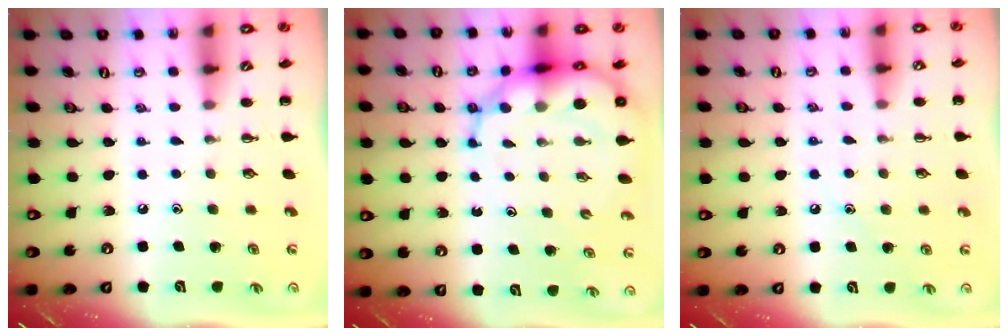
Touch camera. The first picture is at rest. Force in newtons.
{"total": 11.6, "press": 11.2, "slide": 3.2}
{"total": 7.6, "press": 7.4, "slide": 1.8}